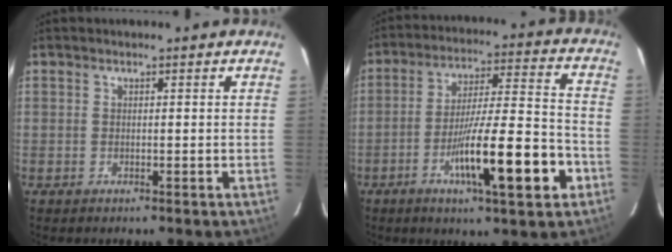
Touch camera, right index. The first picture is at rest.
{"total": 16.2, "force": [-6.4, 1.5, 14.8], "torque": [-0.247, 0.000, -0.100]}